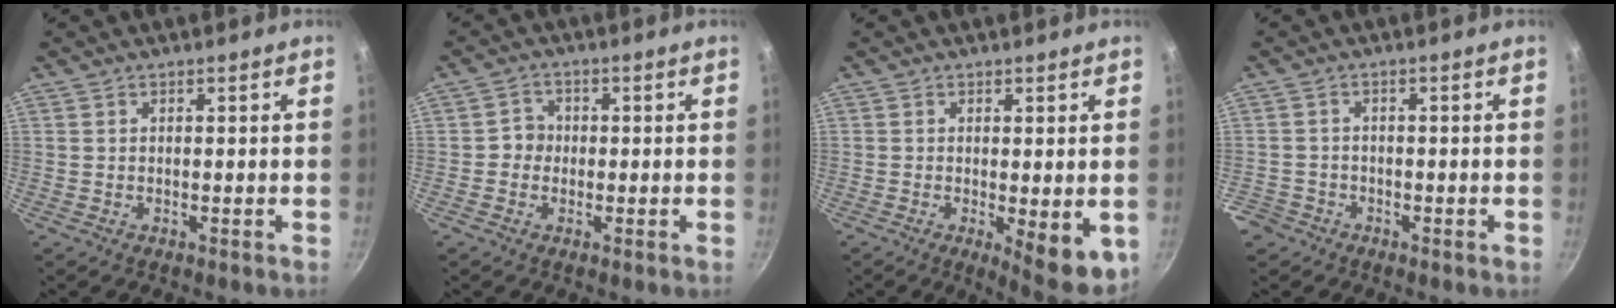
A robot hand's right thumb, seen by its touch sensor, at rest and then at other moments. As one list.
[{"total": 3.2, "force": [-0.5, 3.0, 1.1], "torque": [0.003, 0.010, -0.016]}, {"total": 8.1, "force": [-2.0, 2.5, 7.5], "torque": [-0.099, -0.022, -0.023]}, {"total": 3.0, "force": [-2.1, 2.2, 0.2], "torque": [0.007, 0.011, -0.042]}]